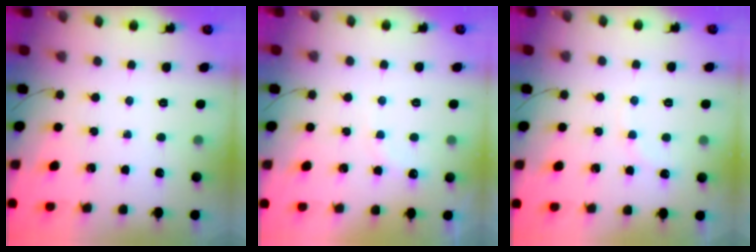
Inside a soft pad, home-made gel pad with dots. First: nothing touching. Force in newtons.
{"total": 7.4, "press": 7.3, "slide": 1.1}
{"total": 4.8, "press": 4.6, "slide": 1.3}